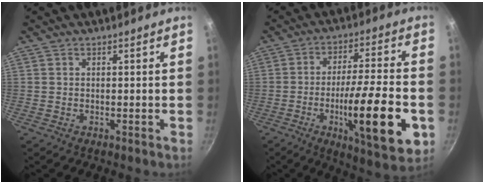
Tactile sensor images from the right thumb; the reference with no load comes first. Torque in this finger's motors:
{"motor_torque": [-0.17, 0.83, 1.61, -0.46, 0.22]}